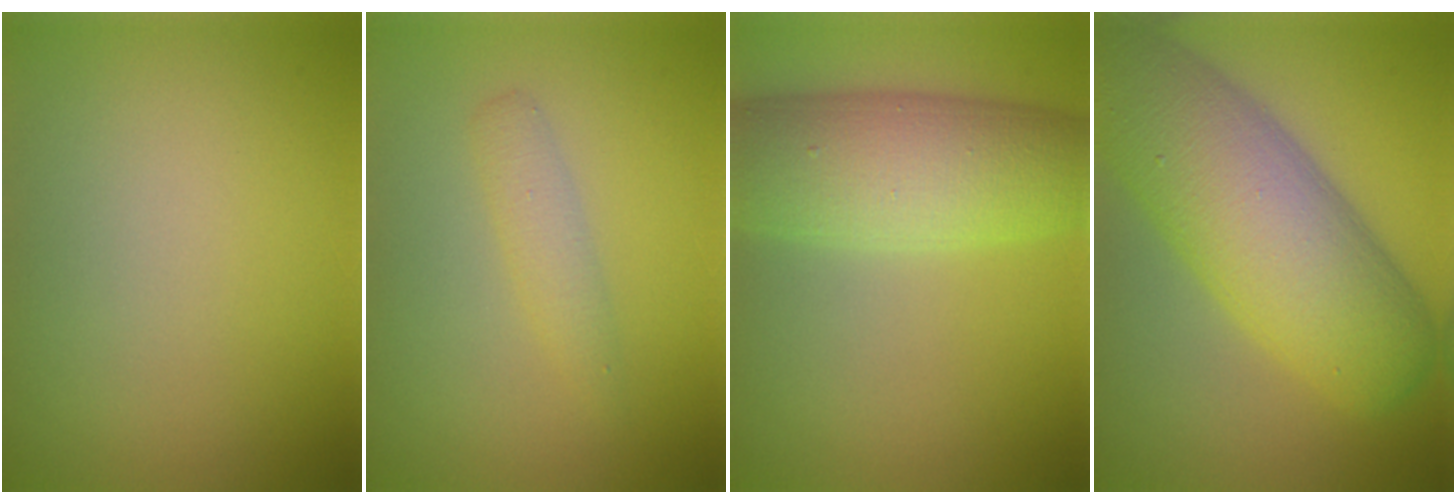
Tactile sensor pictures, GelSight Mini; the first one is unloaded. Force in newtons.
{"total": 1.7, "press": 1.7, "slide": 0.0}
{"total": 8.7, "press": 8.7, "slide": 0.3}
{"total": 12.0, "press": 12.0, "slide": 0.5}